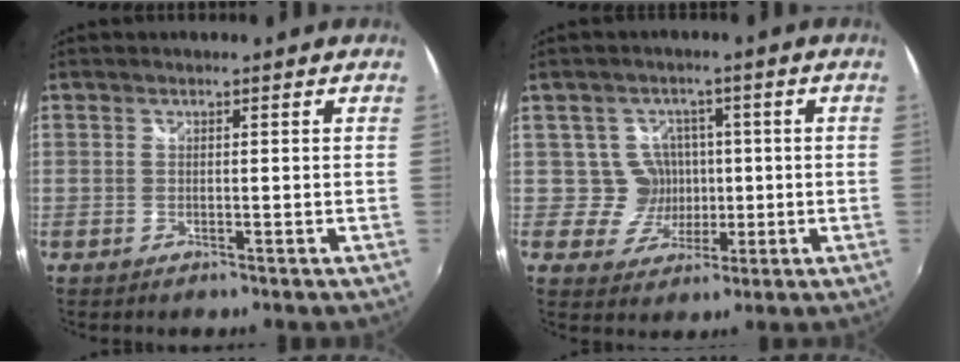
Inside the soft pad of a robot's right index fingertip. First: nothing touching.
{"total": 5.5, "force": [0.1, 5.5, 0.0], "torque": [-0.006, 0.016, 0.004]}